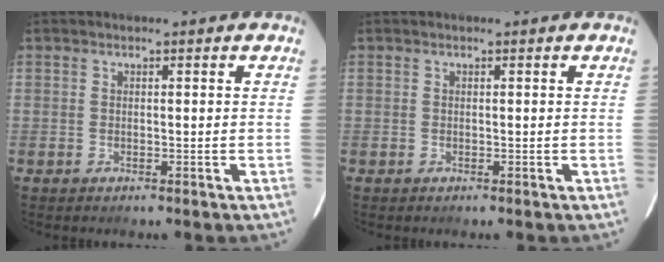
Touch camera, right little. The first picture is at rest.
{"total": 0.0}